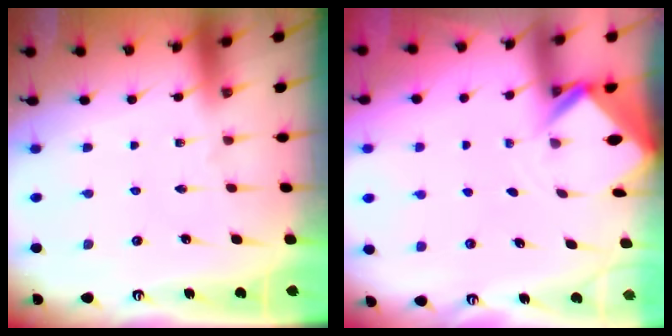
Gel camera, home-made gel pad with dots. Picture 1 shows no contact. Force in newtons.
{"total": 2.8, "press": 2.8, "slide": 0.2}